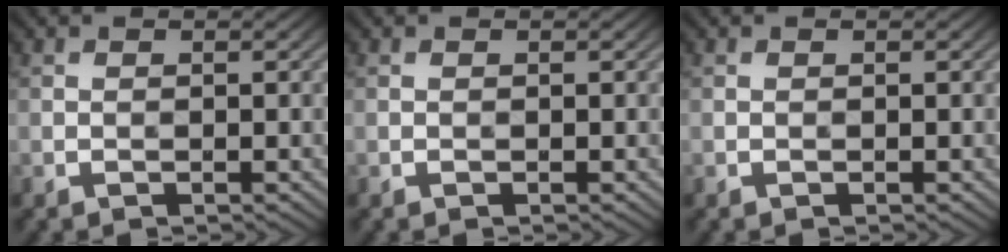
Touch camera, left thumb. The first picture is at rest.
{"total": 0.0}
{"total": 0.0}